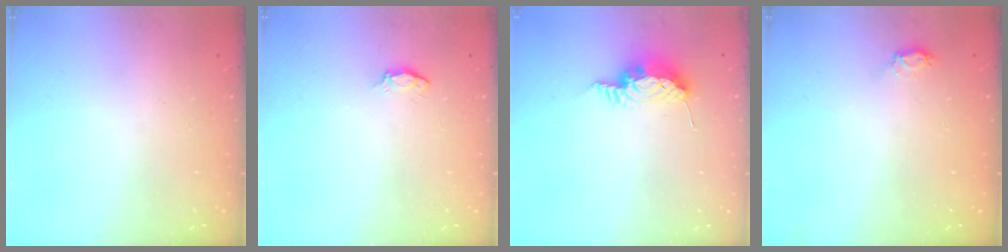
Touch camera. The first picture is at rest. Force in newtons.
{"total": 3.5, "press": 3.5, "slide": 0.5}
{"total": 15.7, "press": 10.9, "slide": 11.3}
{"total": 4.7, "press": 4.4, "slide": 1.5}